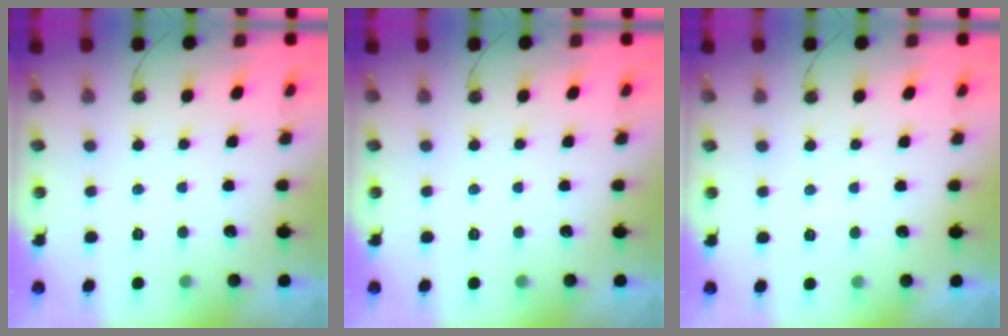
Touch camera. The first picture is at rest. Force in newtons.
{"total": 0.0}
{"total": 2.3, "press": 2.2, "slide": 0.4}